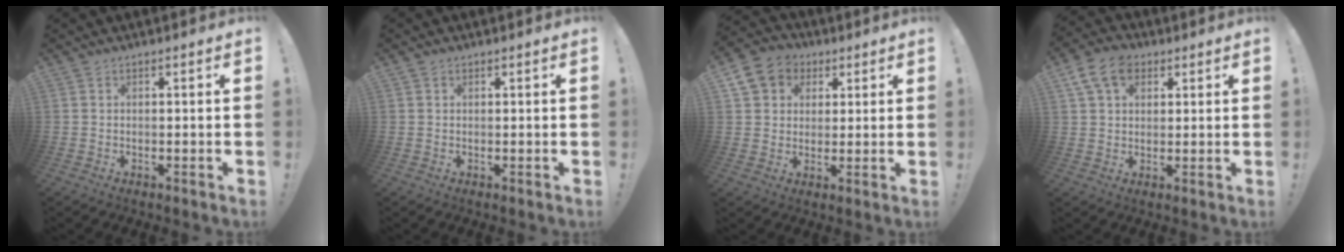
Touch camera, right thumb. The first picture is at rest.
{"total": 0.6, "force": [0.4, 0.5, 0.1], "torque": [0.003, -0.001, 0.007]}
{"total": 8.9, "force": [3.2, 7.8, 2.7], "torque": [-0.036, -0.015, 0.068]}
{"total": 10.4, "force": [4.7, 7.3, 5.7], "torque": [-0.093, -0.004, 0.091]}